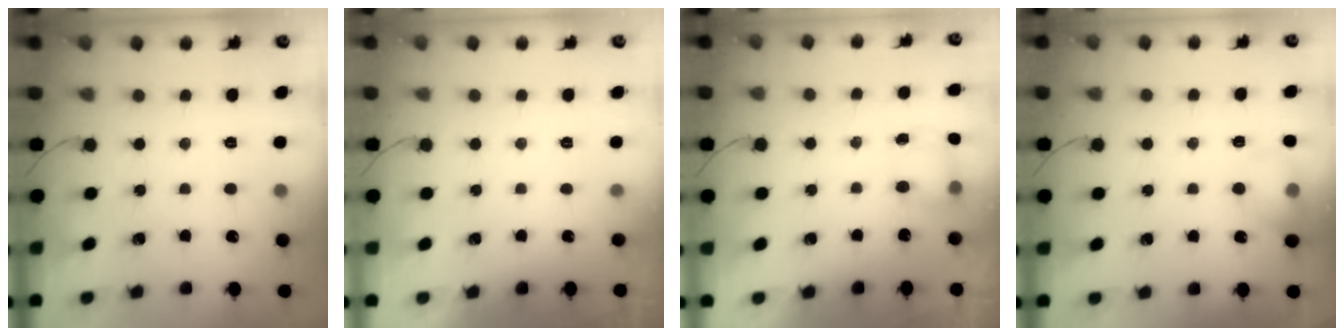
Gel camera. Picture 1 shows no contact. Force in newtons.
{"total": 0.0}
{"total": 5.0, "press": 4.9, "slide": 0.5}
{"total": 9.2, "press": 9.1, "slide": 1.2}